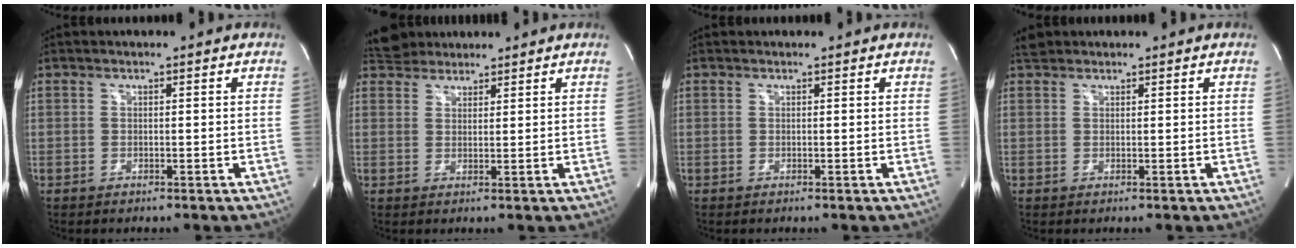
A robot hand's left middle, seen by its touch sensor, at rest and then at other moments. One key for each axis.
{"total": 4.7, "fx": 4.1, "fy": 2.1, "fz": 0.6, "tx": -0.016, "ty": 0.027, "tz": 0.076}
{"total": 0.0}
{"total": 1.6, "fx": 1.4, "fy": 0.8, "fz": 0.1, "tx": -0.005, "ty": 0.015, "tz": 0.025}